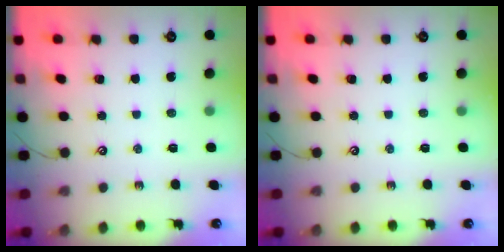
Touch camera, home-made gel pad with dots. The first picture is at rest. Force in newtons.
{"total": 0.0}